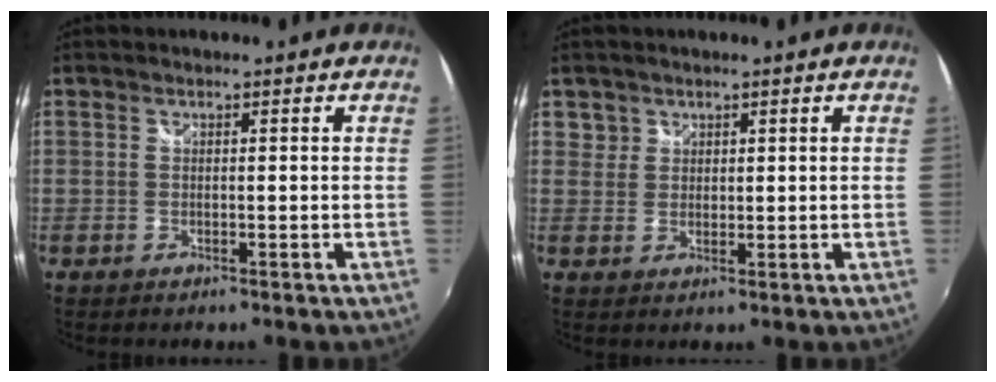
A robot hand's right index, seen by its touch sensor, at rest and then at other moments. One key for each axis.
{"total": 3.1, "fx": 1.5, "fy": 2.6, "fz": 0.2, "tx": 0.009, "ty": 0.008, "tz": 0.025}